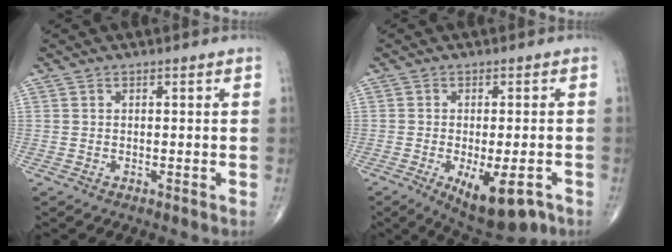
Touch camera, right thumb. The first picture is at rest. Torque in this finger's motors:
{"motor_torque": [-0.17, 0.27, -0.11, -0.18, 0.06]}